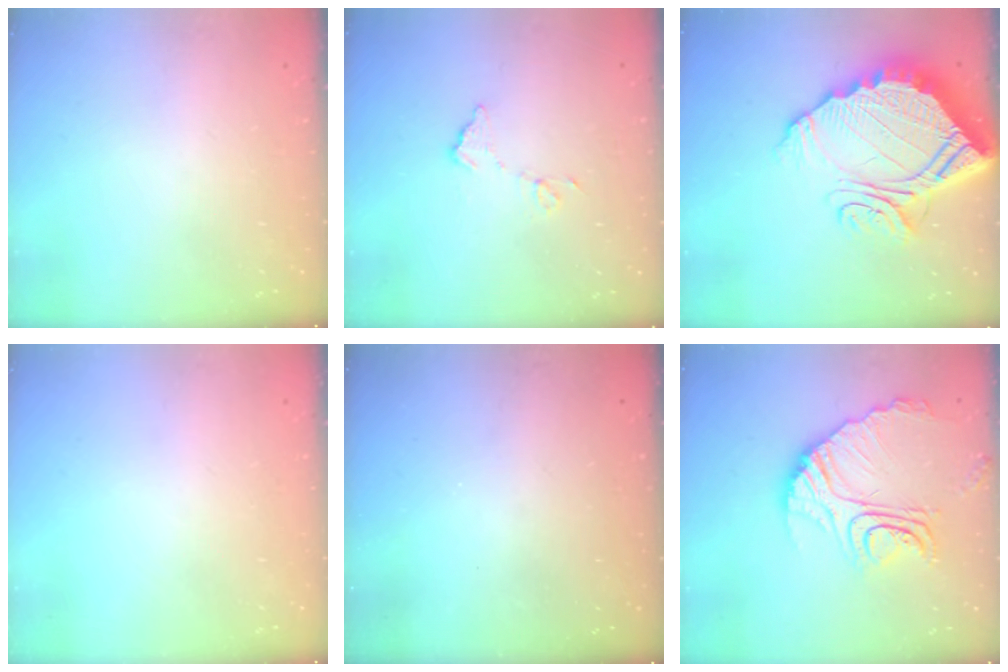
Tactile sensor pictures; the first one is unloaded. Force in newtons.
{"total": 6.8, "press": 6.8, "slide": 0.1}
{"total": 23.2, "press": 23.1, "slide": 2.4}
{"total": 0.0}
{"total": 3.3, "press": 3.3, "slide": 0.1}
{"total": 18.0, "press": 17.9, "slide": 1.5}